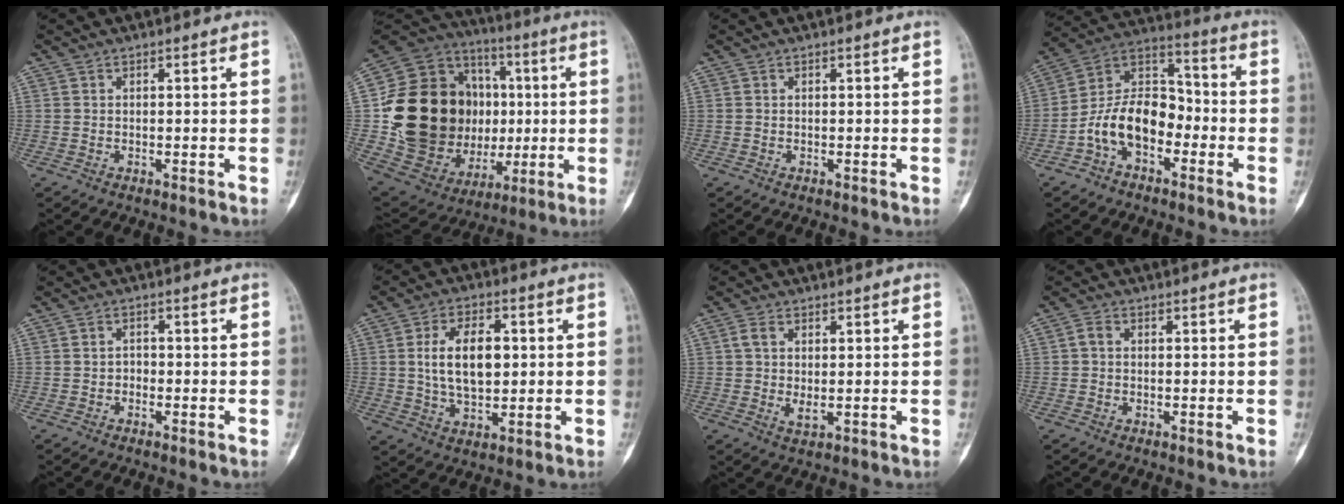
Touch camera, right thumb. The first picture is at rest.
{"total": 31.8, "force": [0.4, 23.0, 21.8], "torque": [-0.366, 0.027, 0.028]}
{"total": 0.0}
{"total": 13.1, "force": [-4.7, 8.4, 8.9], "torque": [-0.141, 0.064, -0.095]}
{"total": 1.3, "force": [-0.5, 1.1, 0.5], "torque": [0.001, 0.005, -0.014]}
{"total": 11.3, "force": [1.5, 6.4, 9.2], "torque": [-0.150, 0.001, 0.030]}
{"total": 3.9, "force": [0.7, 2.1, 3.2], "torque": [-0.066, -0.004, 0.015]}
{"total": 1.4, "force": [0.1, 1.1, 0.8], "torque": [-0.014, 0.004, -0.002]}